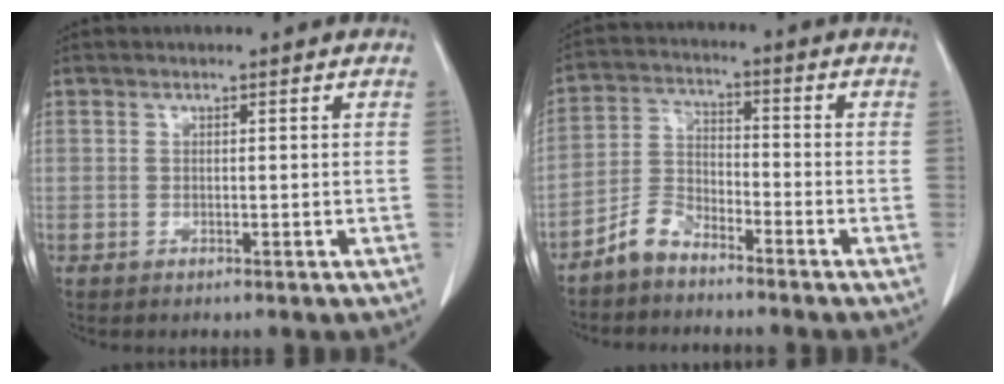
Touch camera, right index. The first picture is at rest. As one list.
[{"total": 5.2, "force": [-4.3, 2.3, 1.7], "torque": [-0.035, 0.001, -0.088]}]